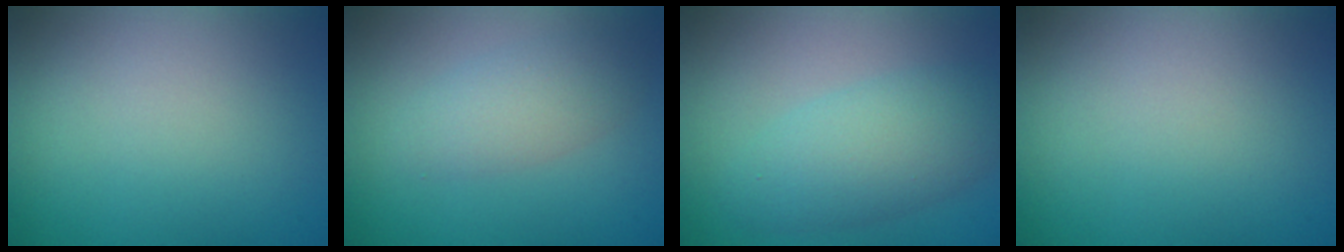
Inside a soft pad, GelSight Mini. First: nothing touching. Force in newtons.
{"total": 3.0, "press": 3.0, "slide": 0.1}
{"total": 4.9, "press": 4.9, "slide": 0.1}
{"total": 0.0}